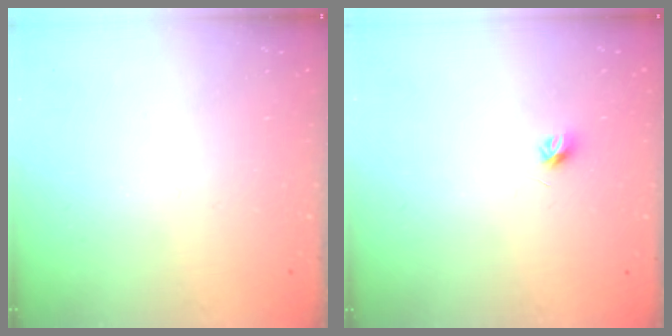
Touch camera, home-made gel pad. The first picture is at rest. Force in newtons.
{"total": 4.0, "press": 3.9, "slide": 0.9}